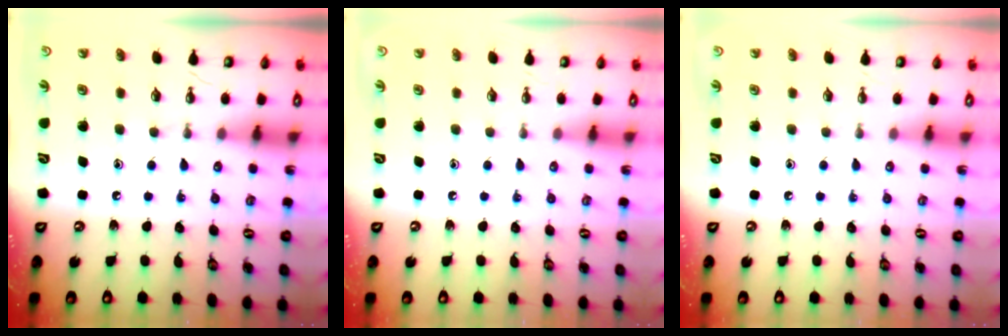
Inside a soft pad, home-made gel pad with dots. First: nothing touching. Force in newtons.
{"total": 0.0}
{"total": 0.0}